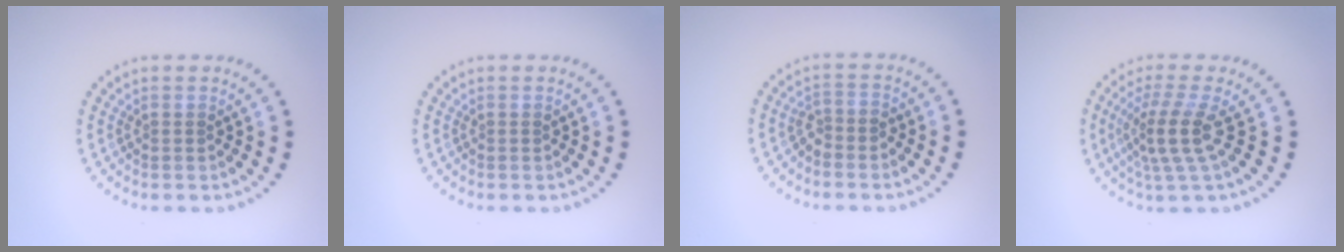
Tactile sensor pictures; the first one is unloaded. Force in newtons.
{"total": 0.0}
{"total": 1.4, "press": 1.1, "slide": 0.9}
{"total": 3.7, "press": 2.6, "slide": 2.6}